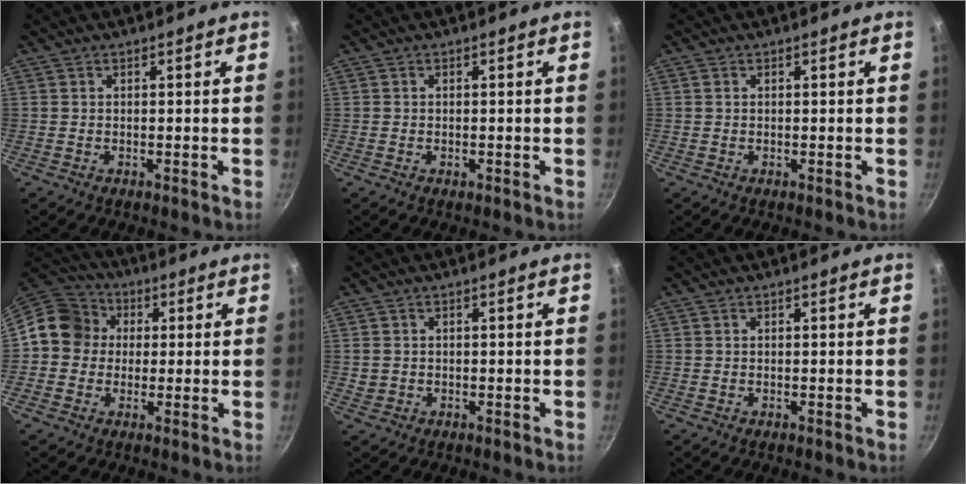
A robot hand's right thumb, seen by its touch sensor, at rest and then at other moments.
{"total": 0.6, "force": [-0.2, 0.5, 0.2], "torque": [-0.002, 0.001, -0.005]}
{"total": 0.7, "force": [0.2, 0.5, 0.4], "torque": [-0.006, 0.002, 0.003]}
{"total": 10.5, "force": [1.0, 9.6, 4.1], "torque": [-0.039, 0.023, -0.005]}
{"total": 1.8, "force": [-0.1, 1.6, 0.6], "torque": [-0.010, 0.003, 0.001]}
{"total": 0.0}